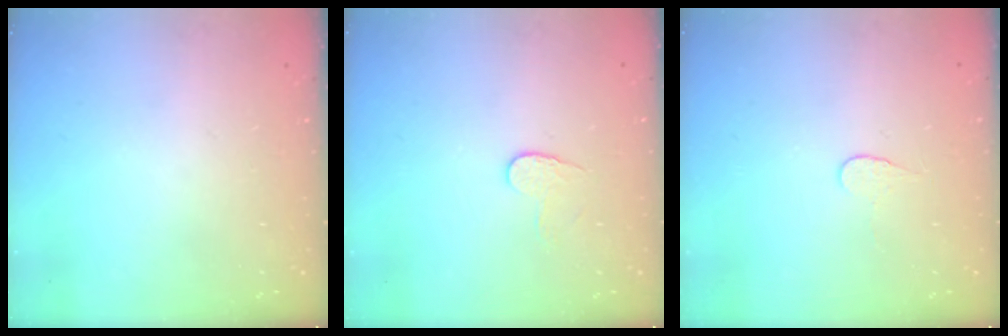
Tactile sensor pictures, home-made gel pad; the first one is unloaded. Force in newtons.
{"total": 3.7, "press": 3.7, "slide": 0.3}
{"total": 3.9, "press": 3.9, "slide": 0.4}